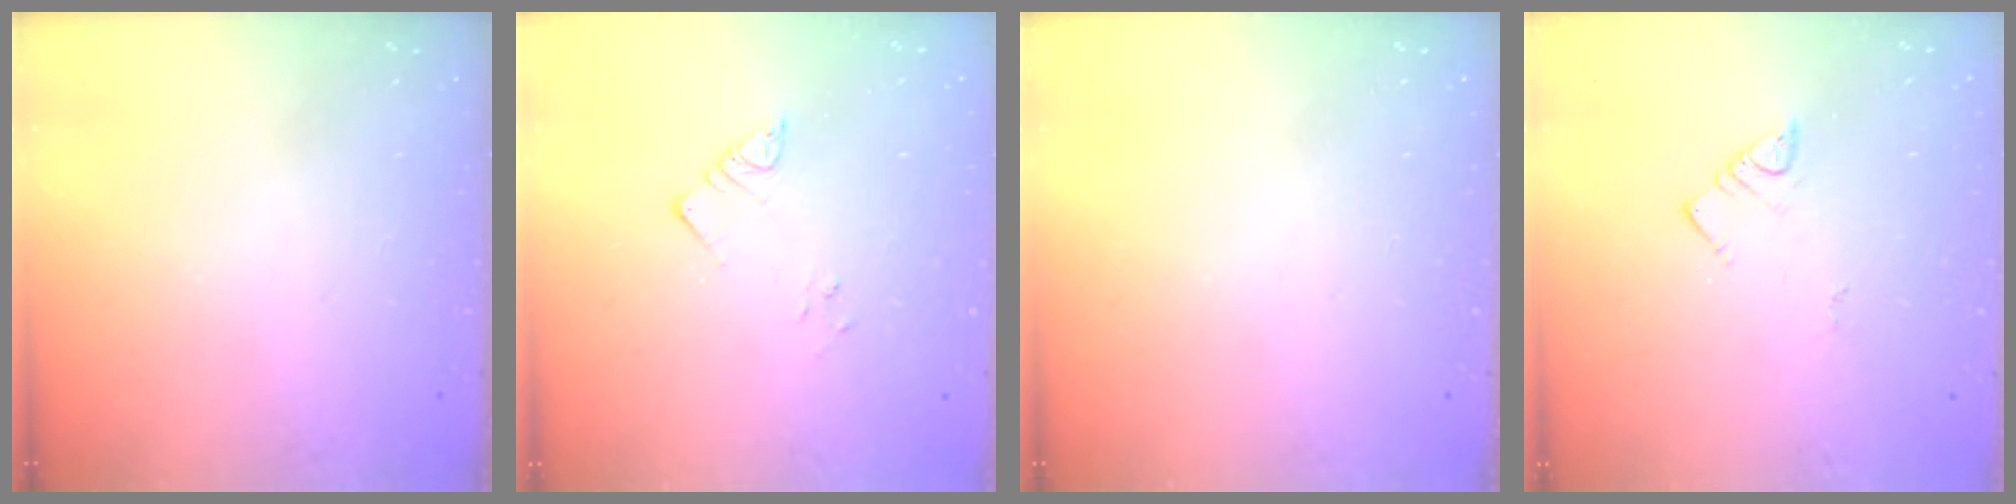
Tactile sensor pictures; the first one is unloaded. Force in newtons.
{"total": 2.9, "press": 2.9, "slide": 0.4}
{"total": 0.0}
{"total": 2.9, "press": 2.9, "slide": 0.3}